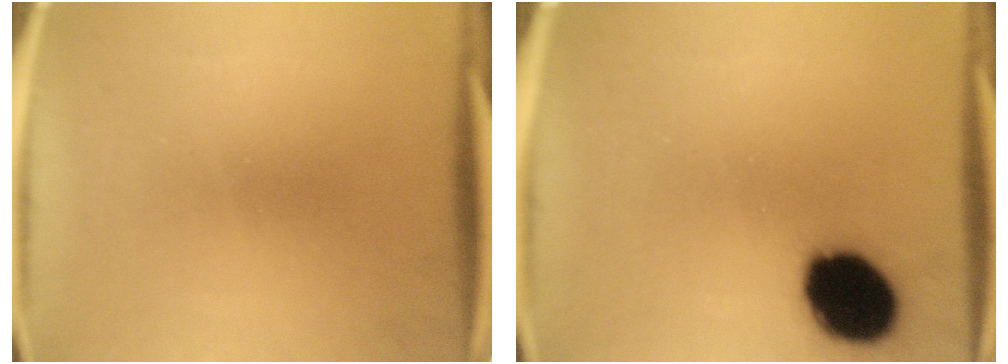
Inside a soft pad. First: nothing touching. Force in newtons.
{"total": 16.2}